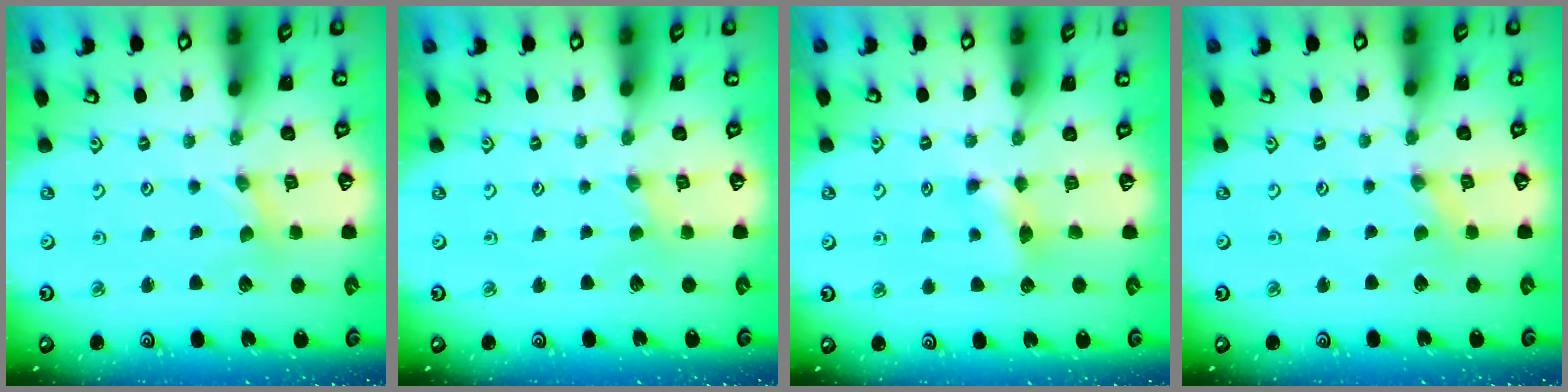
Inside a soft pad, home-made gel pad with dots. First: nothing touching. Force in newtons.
{"total": 1.2, "press": 1.2, "slide": 0.3}
{"total": 5.3, "press": 5.2, "slide": 0.9}
{"total": 0.0}